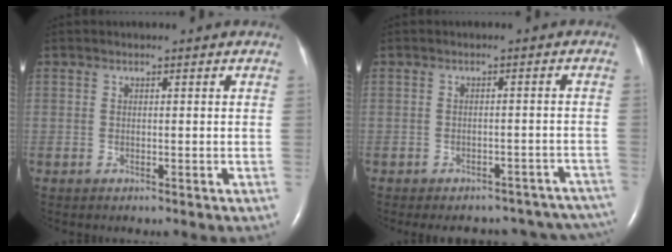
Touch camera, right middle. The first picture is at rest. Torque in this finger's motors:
{"motor_torque": [0.43, -0.53, 0.06, 0.02]}